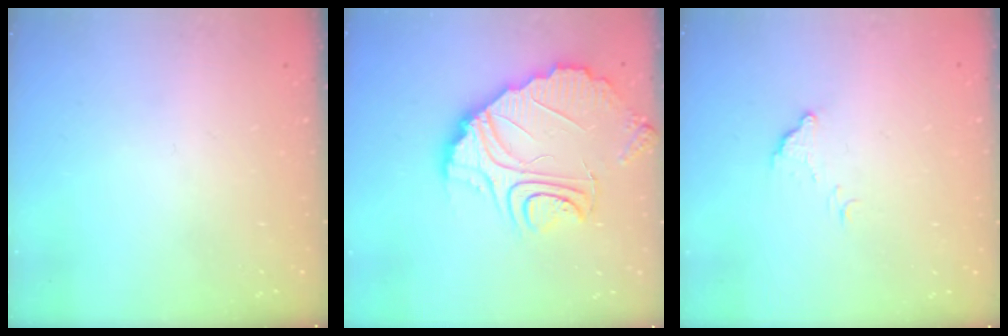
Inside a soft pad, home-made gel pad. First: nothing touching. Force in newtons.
{"total": 13.6, "press": 13.6, "slide": 1.2}
{"total": 4.9, "press": 4.9, "slide": 0.1}